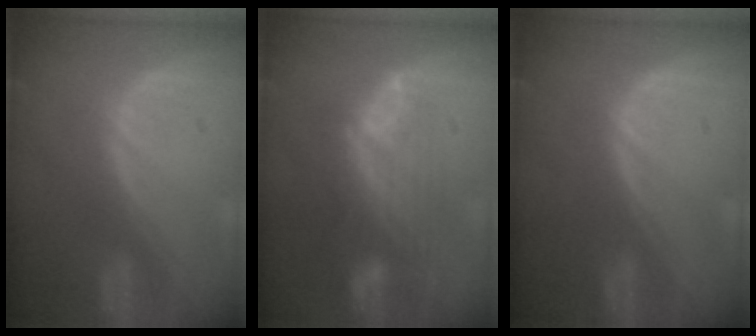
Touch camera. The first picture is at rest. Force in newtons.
{"total": 8.3, "press": 7.7, "slide": 3.3}
{"total": 0.0}